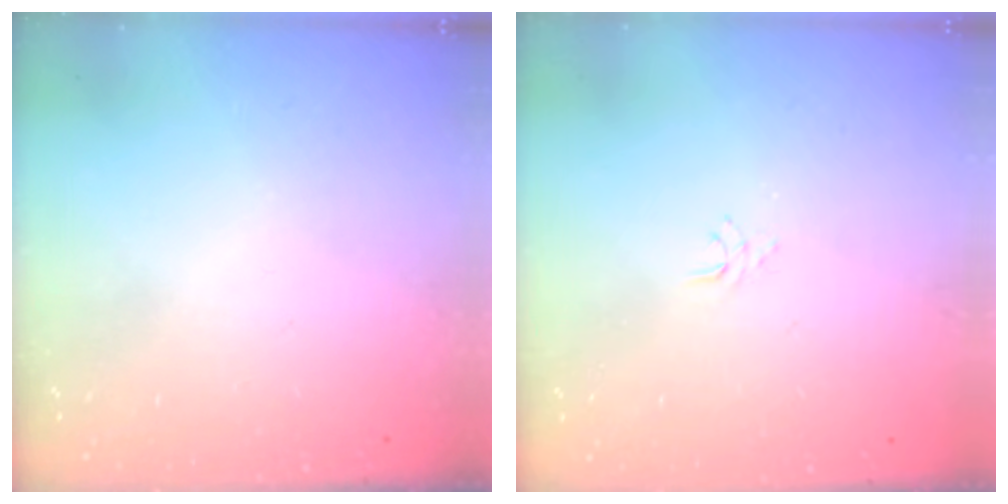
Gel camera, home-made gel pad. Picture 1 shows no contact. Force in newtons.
{"total": 2.9, "press": 2.9, "slide": 0.3}